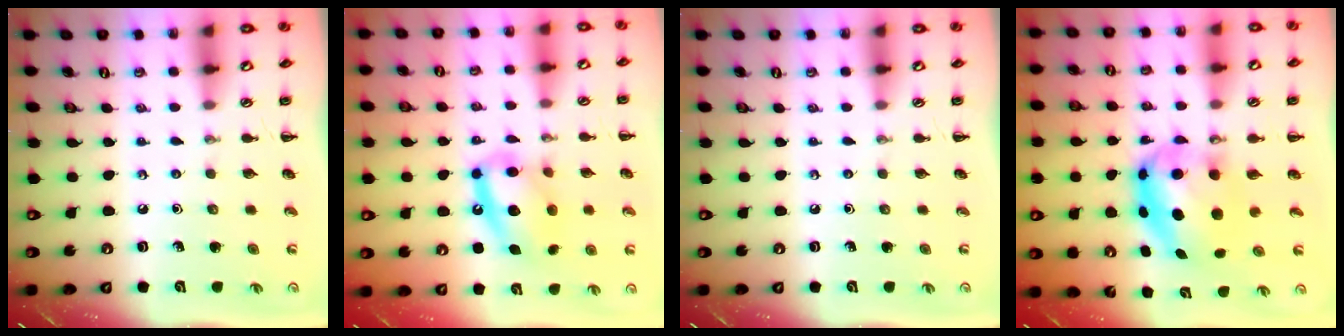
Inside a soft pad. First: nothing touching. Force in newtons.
{"total": 14.3, "press": 13.9, "slide": 3.1}
{"total": 0.0}
{"total": 7.5, "press": 7.3, "slide": 1.6}